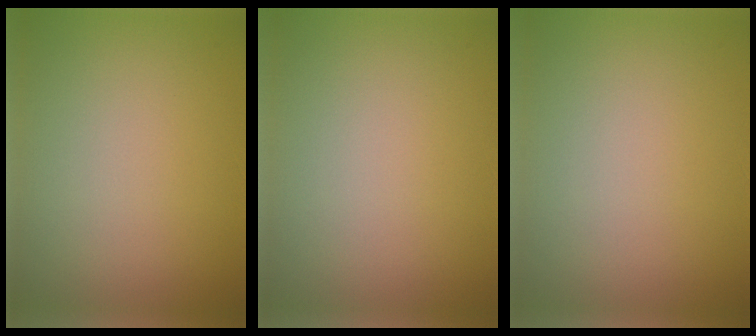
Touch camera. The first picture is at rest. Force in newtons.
{"total": 0.0}
{"total": 0.0}